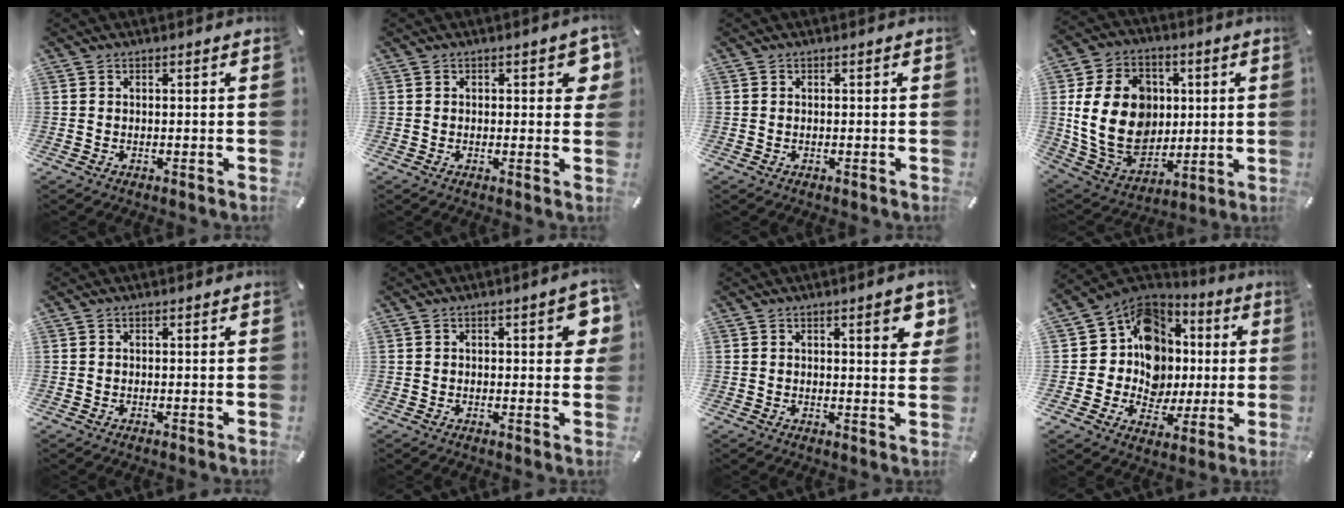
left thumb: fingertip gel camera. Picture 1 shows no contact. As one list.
[{"total": 4.2, "force": [1.1, 2.0, 3.5], "torque": [-0.040, -0.003, 0.011]}, {"total": 0.0}, {"total": 21.0, "force": [1.7, 16.7, 12.7], "torque": [-0.257, -0.002, 0.038]}, {"total": 0.0}, {"total": 5.9, "force": [1.2, 2.5, 5.2], "torque": [-0.067, -0.001, 0.013]}, {"total": 6.2, "force": [2.6, 1.8, 5.3], "torque": [-0.074, -0.007, 0.037]}, {"total": 13.4, "force": [2.0, 12.2, 5.1], "torque": [-0.090, -0.033, 0.049]}]